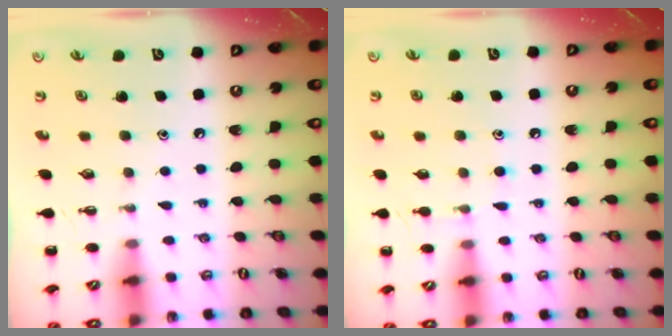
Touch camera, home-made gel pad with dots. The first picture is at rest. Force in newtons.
{"total": 5.8, "press": 5.5, "slide": 1.7}